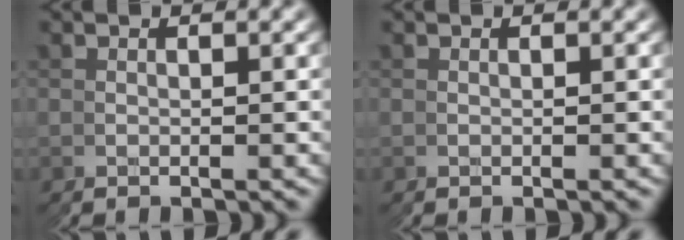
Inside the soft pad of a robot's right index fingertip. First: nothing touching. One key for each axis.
{"total": 0.0}